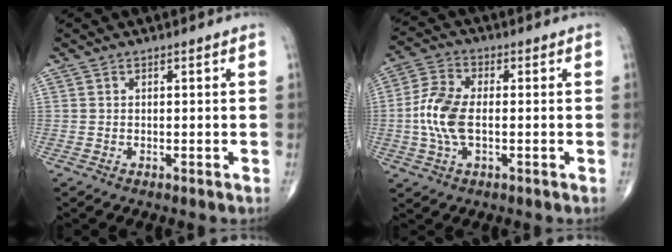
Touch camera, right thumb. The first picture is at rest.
{"total": 9.2, "force": [-0.9, 4.8, 7.8], "torque": [-0.174, 0.014, -0.021]}